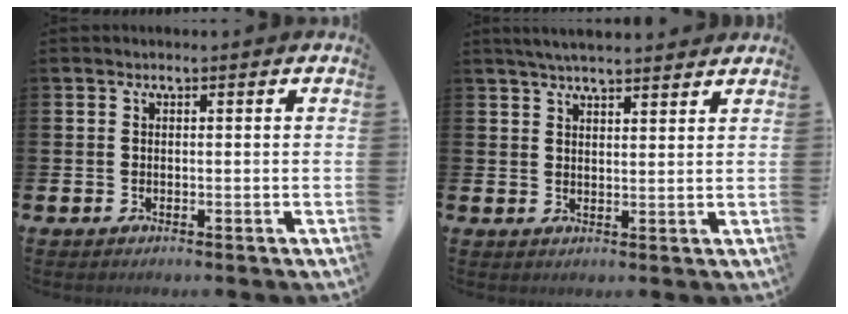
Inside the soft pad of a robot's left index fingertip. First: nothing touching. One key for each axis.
{"total": 4.1, "fx": 3.9, "fy": 0.4, "fz": 1.0, "tx": -0.025, "ty": -0.013, "tz": 0.070}